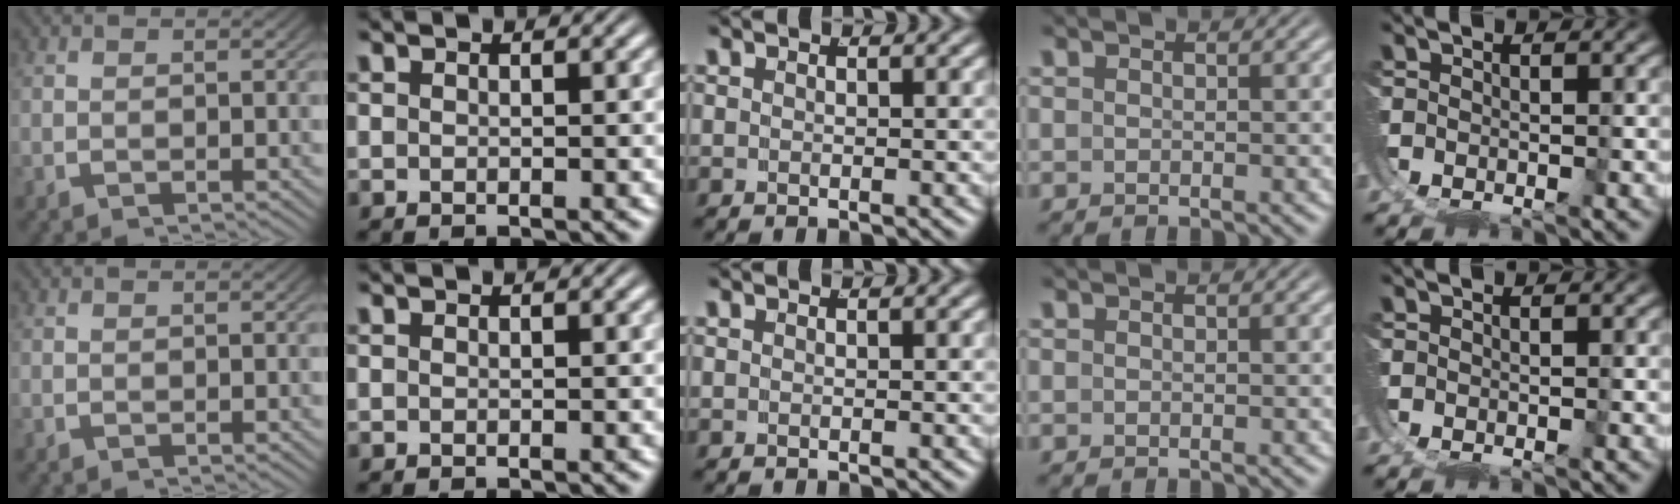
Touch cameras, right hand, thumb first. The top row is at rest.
{}